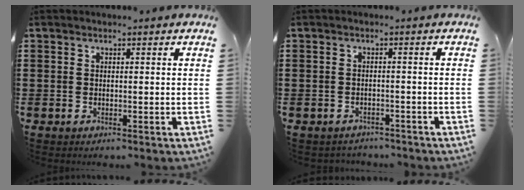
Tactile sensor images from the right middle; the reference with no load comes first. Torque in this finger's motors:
{"motor_torque": [-0.12, 0.38, 0.02, -0.01]}